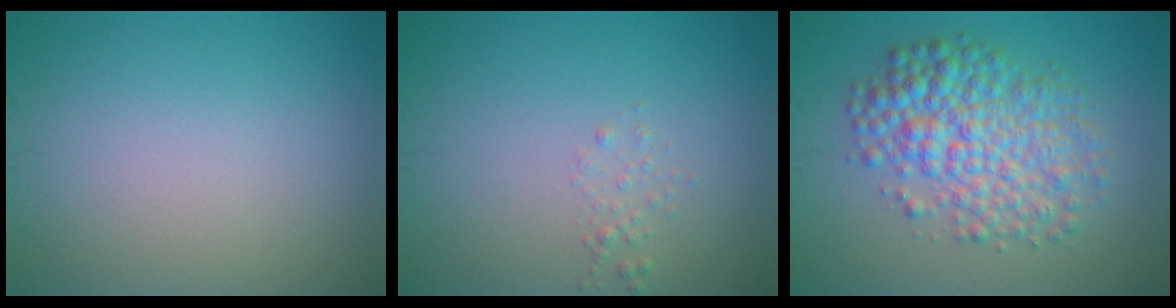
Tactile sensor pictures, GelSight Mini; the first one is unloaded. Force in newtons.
{"total": 0.7, "press": 0.7, "slide": 0.1}
{"total": 6.5, "press": 6.5, "slide": 0.0}